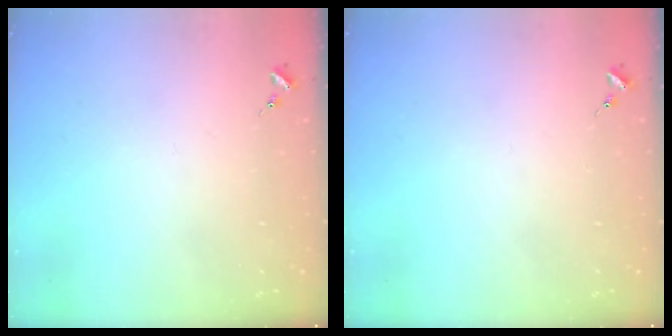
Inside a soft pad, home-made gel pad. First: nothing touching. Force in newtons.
{"total": 0.0}